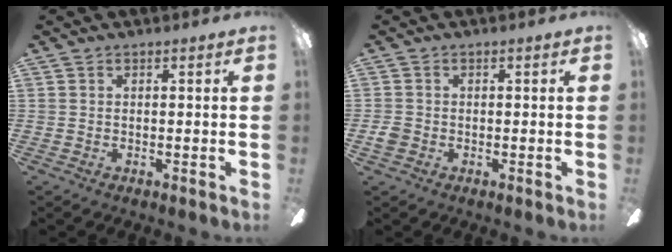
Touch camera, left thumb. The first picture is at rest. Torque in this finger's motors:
{"motor_torque": [-0.16, 0.51, 0.40, -0.28, 0.00]}